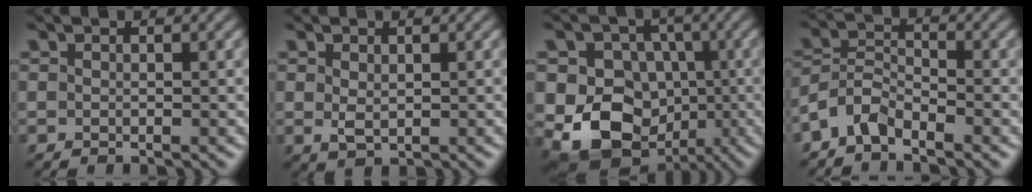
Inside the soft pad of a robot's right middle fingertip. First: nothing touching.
{"total": 1.5, "force": [0.3, 1.0, 1.2], "torque": [-0.025, -0.002, 0.010]}
{"total": 10.6, "force": [-1.9, 9.0, 5.2], "torque": [-0.072, -0.012, -0.054]}
{"total": 3.2, "force": [-2.5, 1.3, 1.4], "torque": [-0.030, 0.008, -0.061]}